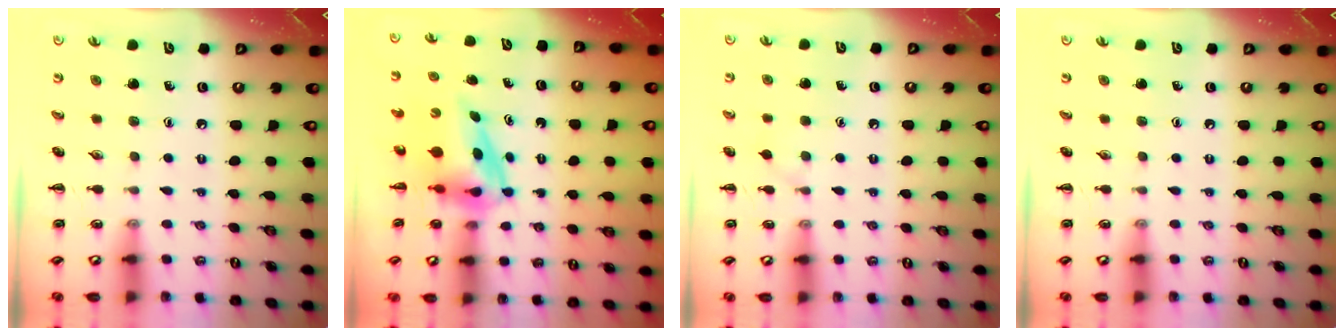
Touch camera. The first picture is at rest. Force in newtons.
{"total": 4.0, "press": 3.9, "slide": 0.7}
{"total": 4.1, "press": 3.8, "slide": 1.6}
{"total": 0.0}